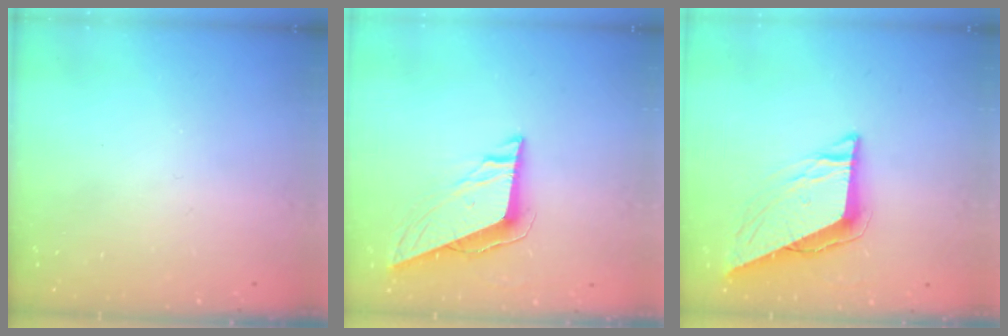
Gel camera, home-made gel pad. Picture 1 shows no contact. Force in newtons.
{"total": 8.9, "press": 8.8, "slide": 1.3}
{"total": 9.6, "press": 9.6, "slide": 1.0}